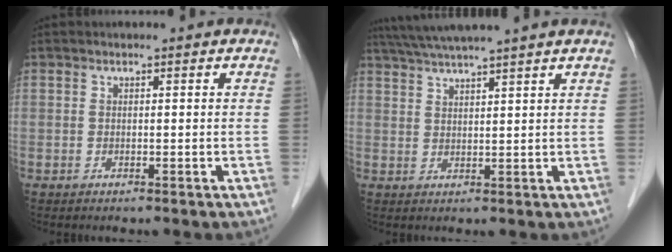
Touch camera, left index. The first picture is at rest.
{"total": 9.5, "force": [8.2, -1.5, 4.7], "torque": [-0.080, 0.027, 0.122]}